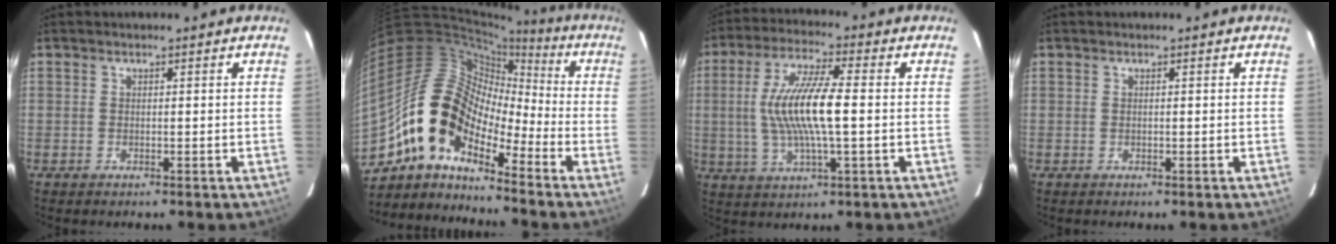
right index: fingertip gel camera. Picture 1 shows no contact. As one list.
[{"total": 13.7, "force": [-8.6, 6.7, 8.3], "torque": [-0.140, 0.012, -0.182]}, {"total": 13.0, "force": [0.0, 2.3, 12.8], "torque": [-0.250, 0.003, -0.001]}, {"total": 0.0}]